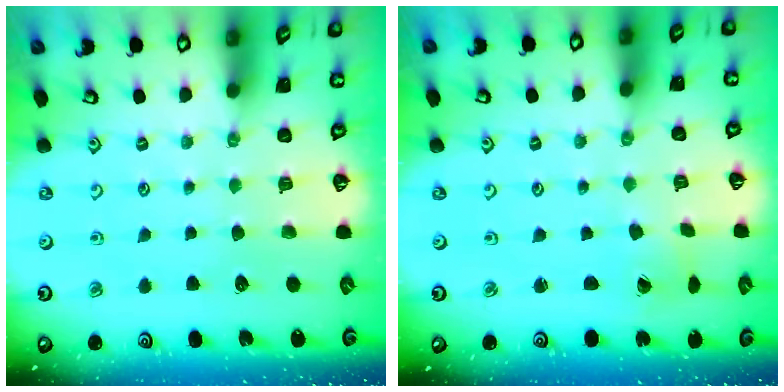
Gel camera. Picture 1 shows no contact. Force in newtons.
{"total": 0.8, "press": 0.8, "slide": 0.1}